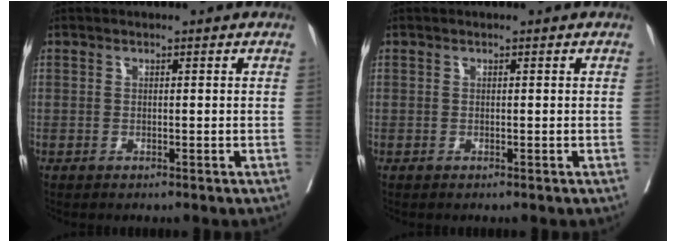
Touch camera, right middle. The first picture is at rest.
{"total": 0.0}